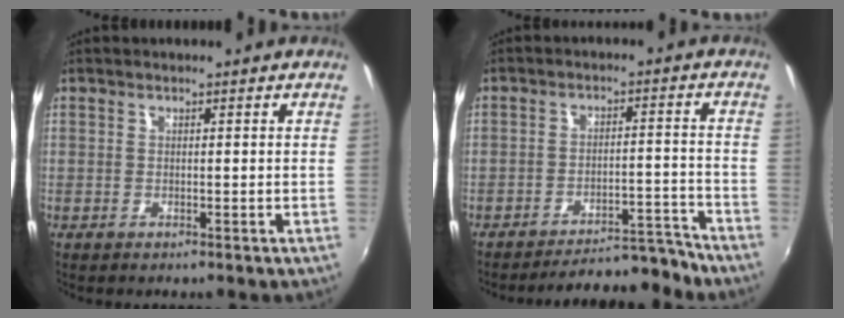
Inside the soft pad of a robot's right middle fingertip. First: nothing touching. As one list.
[{"total": 11.7, "force": [-11.3, 1.3, 2.4], "torque": [-0.044, 0.030, -0.151]}]